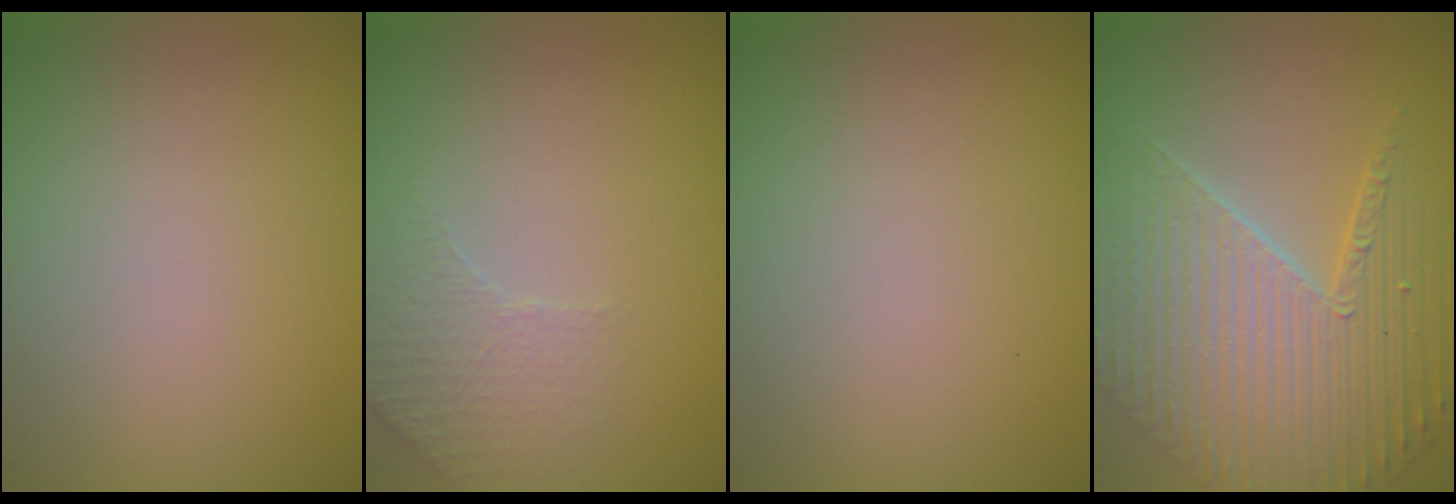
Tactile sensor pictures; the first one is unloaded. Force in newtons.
{"total": 2.8, "press": 2.7, "slide": 0.8}
{"total": 0.0}
{"total": 7.1, "press": 5.6, "slide": 4.4}